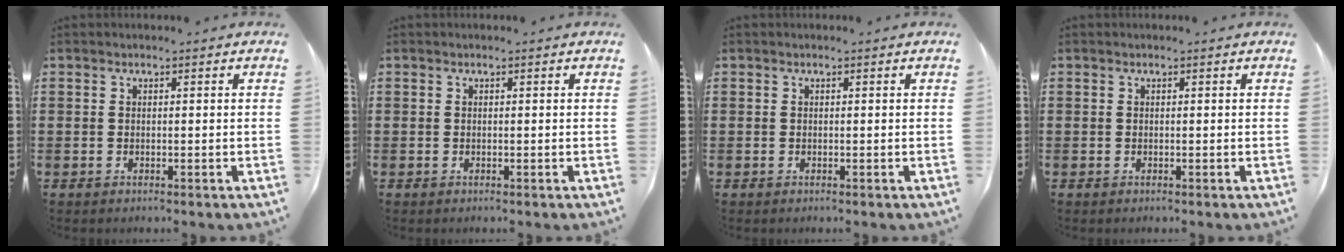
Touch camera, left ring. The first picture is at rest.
{"total": 0.0}
{"total": 0.0}
{"total": 0.0}